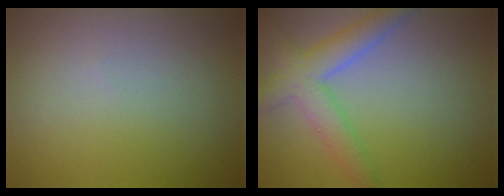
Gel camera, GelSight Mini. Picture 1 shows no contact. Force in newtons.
{"total": 4.5, "press": 4.4, "slide": 0.2}